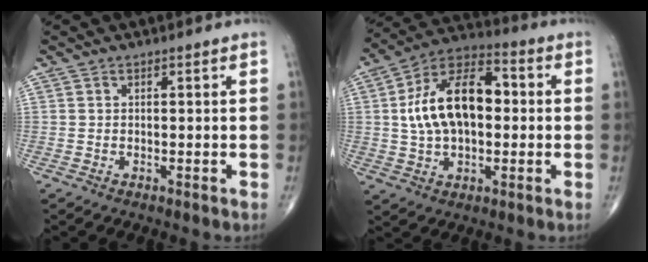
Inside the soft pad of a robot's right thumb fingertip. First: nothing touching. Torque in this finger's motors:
{"motor_torque": [0.33, 0.36, 0.92, -0.31, 0.37]}